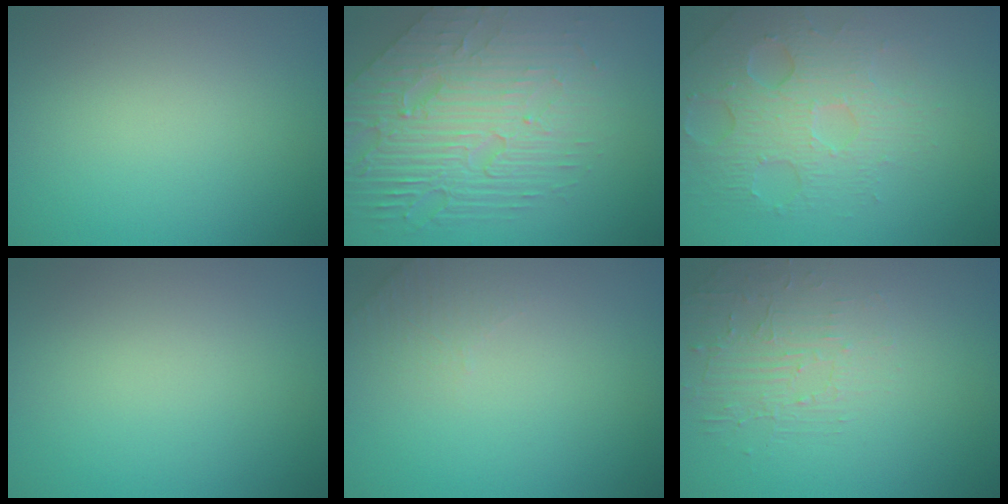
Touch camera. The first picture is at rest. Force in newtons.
{"total": 7.9, "press": 5.7, "slide": 5.5}
{"total": 4.9, "press": 4.1, "slide": 2.7}
{"total": 0.0}
{"total": 1.6, "press": 1.5, "slide": 0.4}
{"total": 1.9, "press": 0.8, "slide": 1.7}